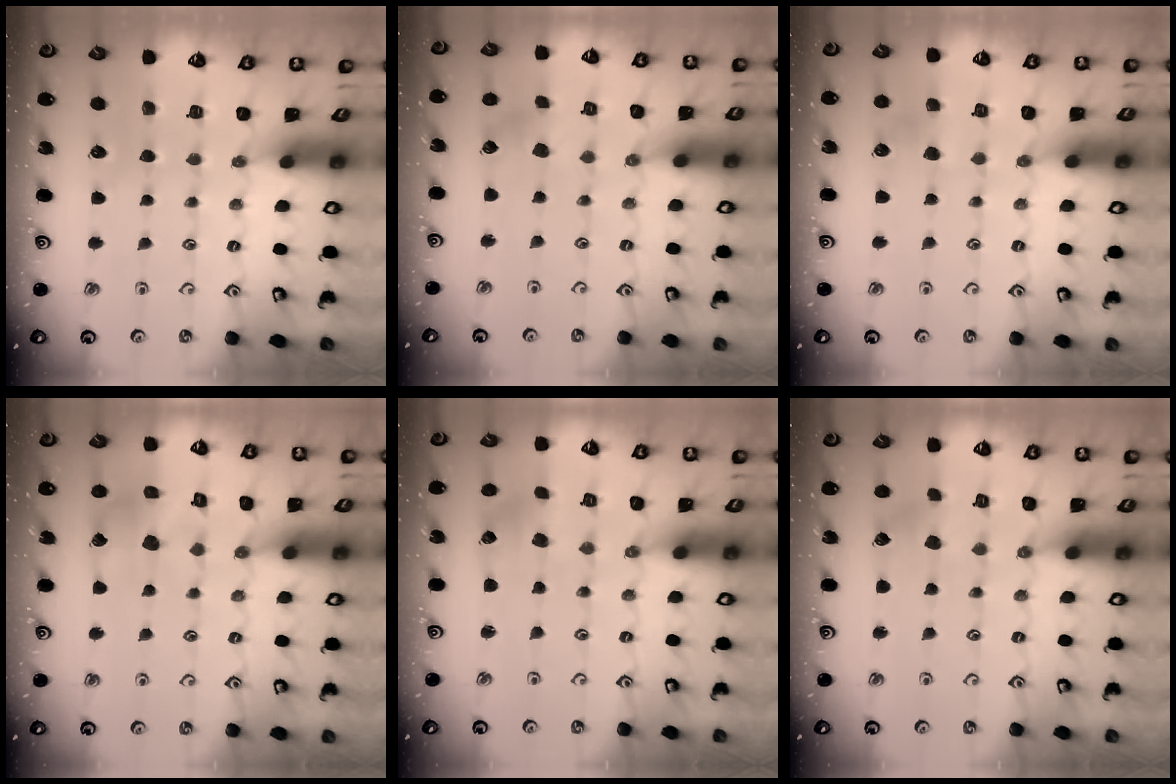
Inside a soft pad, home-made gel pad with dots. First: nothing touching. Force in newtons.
{"total": 2.5, "press": 2.5, "slide": 0.4}
{"total": 3.6, "press": 3.6, "slide": 0.3}
{"total": 10.6, "press": 10.5, "slide": 1.3}
{"total": 2.9, "press": 2.9, "slide": 0.4}
{"total": 2.2, "press": 2.2, "slide": 0.3}